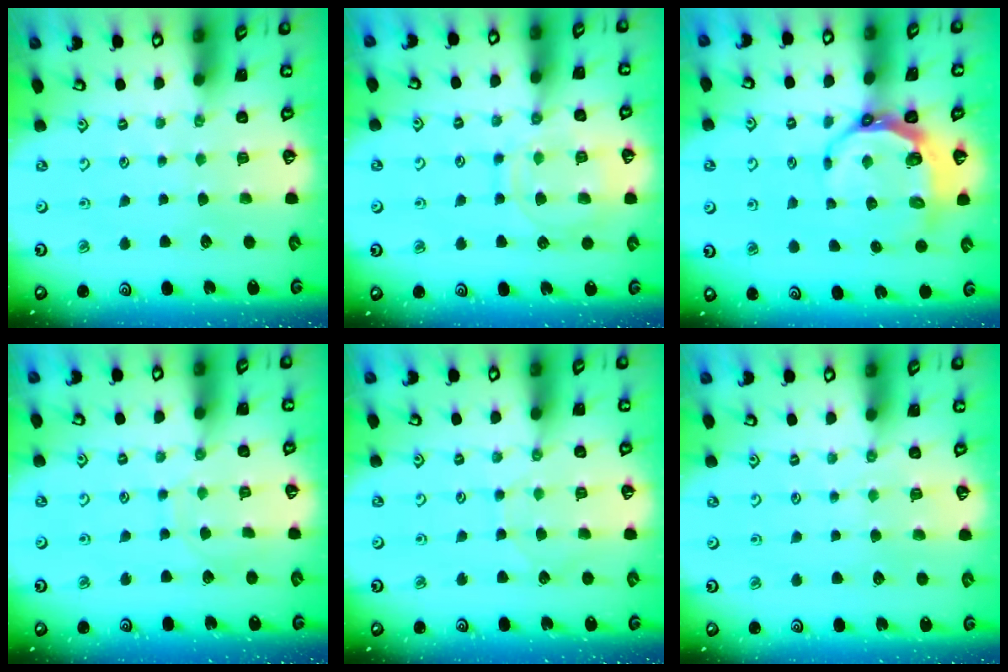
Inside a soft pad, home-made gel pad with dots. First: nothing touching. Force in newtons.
{"total": 12.8, "press": 12.7, "slide": 1.3}
{"total": 8.1, "press": 7.4, "slide": 3.4}
{"total": 6.3, "press": 6.3, "slide": 0.3}
{"total": 6.0, "press": 6.0, "slide": 0.6}
{"total": 3.0, "press": 3.0, "slide": 0.5}